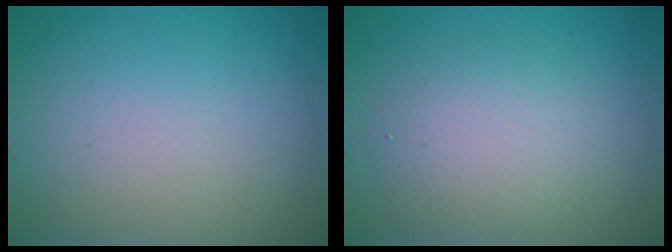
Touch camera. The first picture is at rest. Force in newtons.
{"total": 4.1, "press": 4.1, "slide": 0.2}